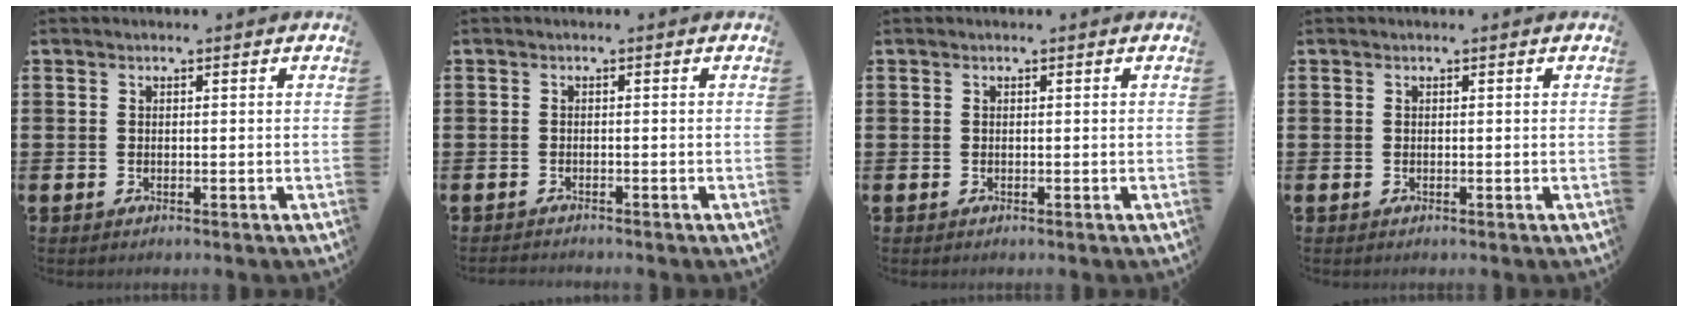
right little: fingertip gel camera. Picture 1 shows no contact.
{"total": 0.7, "force": [-0.7, 0.0, 0.0], "torque": [0.000, -0.002, -0.015]}
{"total": 0.0}
{"total": 0.0}